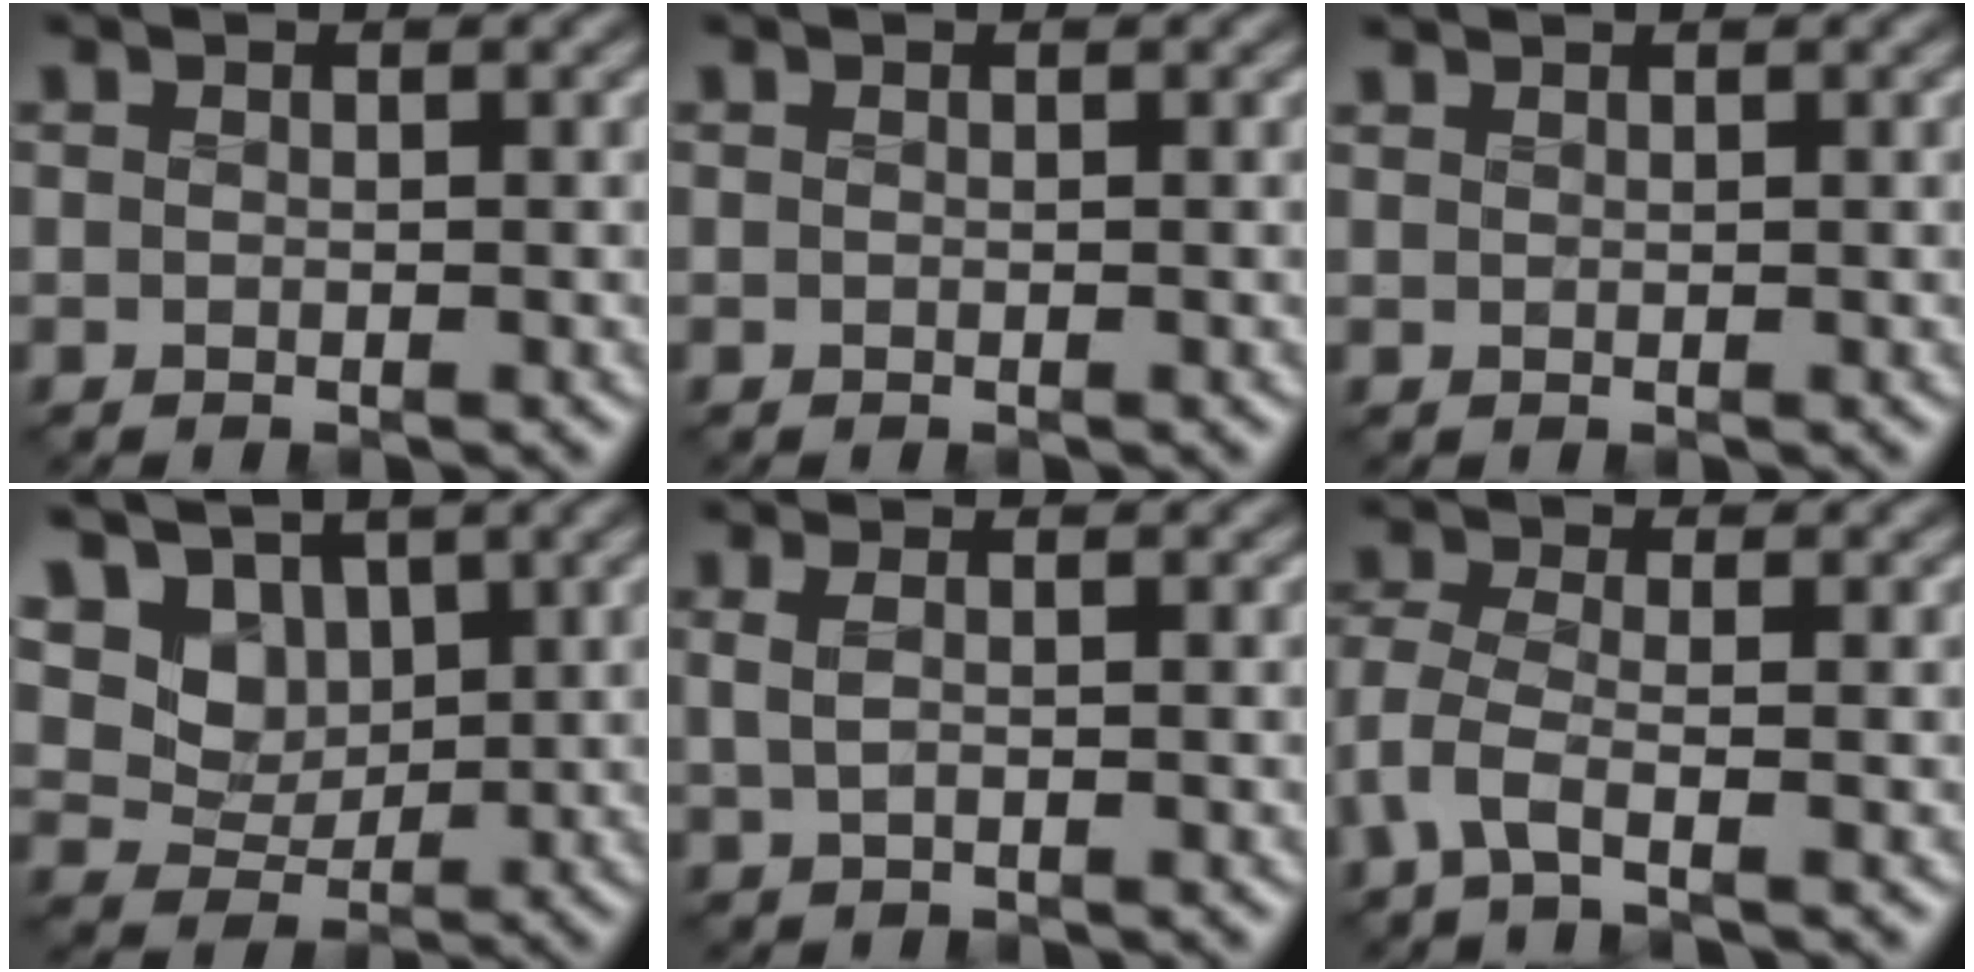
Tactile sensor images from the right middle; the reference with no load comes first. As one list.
[{"total": 0.0}, {"total": 0.9, "force": [0.9, 0.2, 0.0], "torque": [-0.006, 0.003, 0.022]}, {"total": 6.5, "force": [2.9, 4.8, 3.3], "torque": [-0.090, -0.001, 0.059]}, {"total": 1.3, "force": [0.3, 0.5, 1.2], "torque": [-0.029, -0.002, 0.010]}, {"total": 3.1, "force": [-1.7, 0.8, 2.4], "torque": [-0.065, -0.004, -0.049]}]